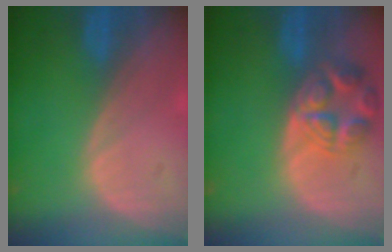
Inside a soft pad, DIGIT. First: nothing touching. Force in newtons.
{"total": 7.9, "press": 7.0, "slide": 3.6}